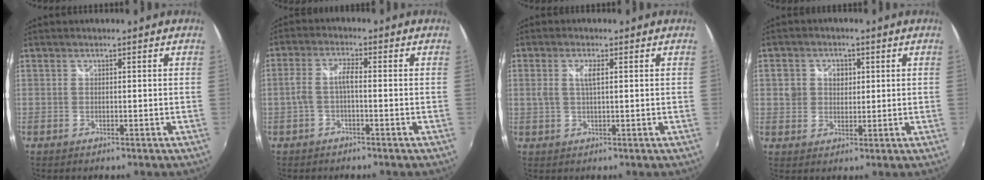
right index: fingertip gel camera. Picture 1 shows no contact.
{"total": 3.6, "force": [-1.1, 0.7, 3.4], "torque": [-0.075, 0.008, -0.021]}
{"total": 2.9, "force": [0.7, 0.8, 2.7], "torque": [-0.054, -0.001, 0.013]}
{"total": 4.6, "force": [0.7, 4.2, 1.8], "torque": [-0.027, 0.010, 0.010]}